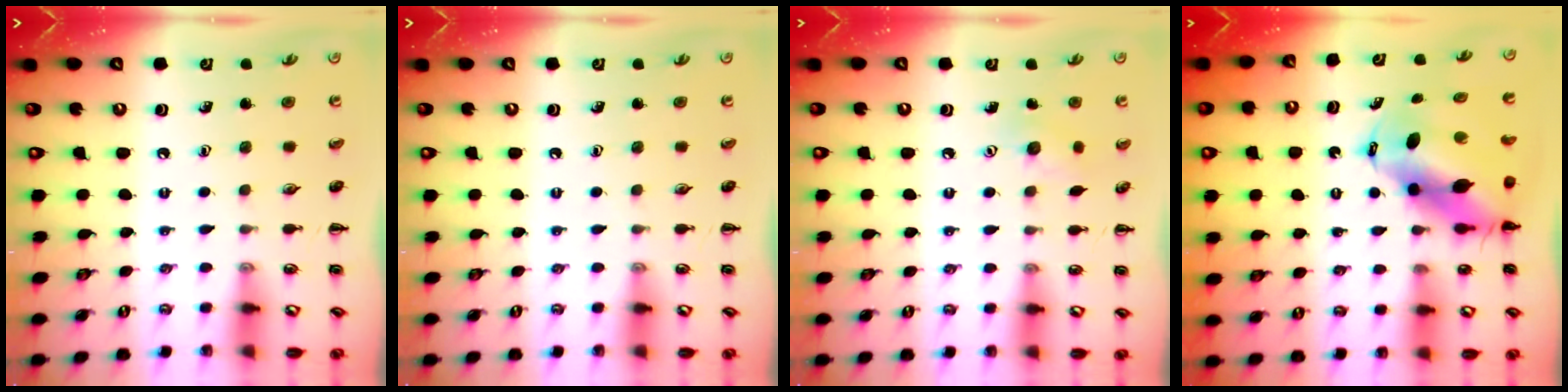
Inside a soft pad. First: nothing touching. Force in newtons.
{"total": 0.0}
{"total": 4.7, "press": 4.5, "slide": 1.3}
{"total": 10.5, "press": 10.2, "slide": 2.5}